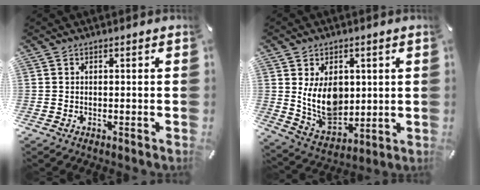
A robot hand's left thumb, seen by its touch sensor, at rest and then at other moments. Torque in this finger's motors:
{"motor_torque": [1.21, 1.21, 0.71, -0.67, 0.29]}